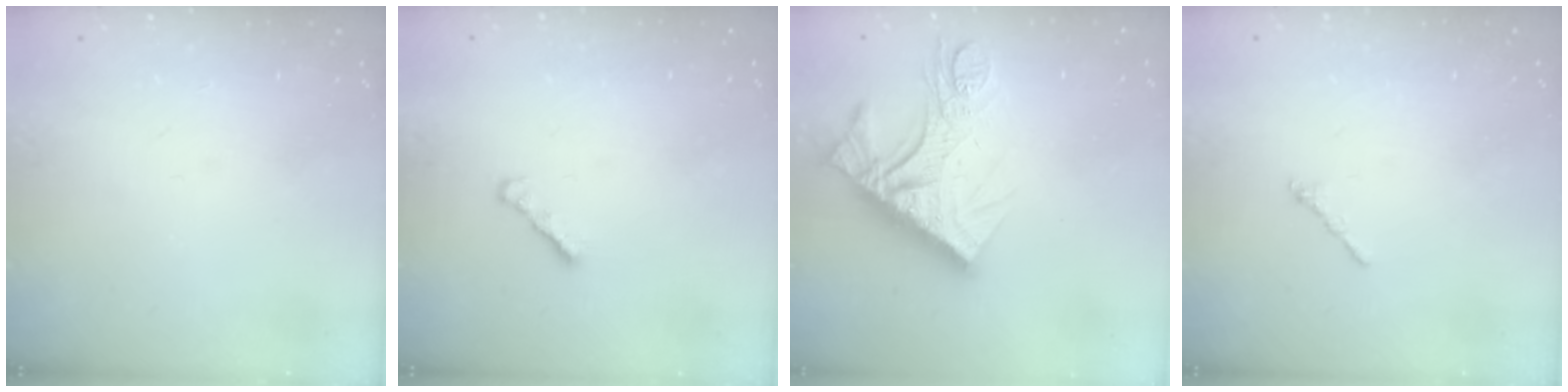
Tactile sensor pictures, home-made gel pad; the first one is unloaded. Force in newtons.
{"total": 2.5, "press": 2.4, "slide": 0.6}
{"total": 14.2, "press": 14.1, "slide": 1.5}
{"total": 1.2, "press": 1.1, "slide": 0.5}